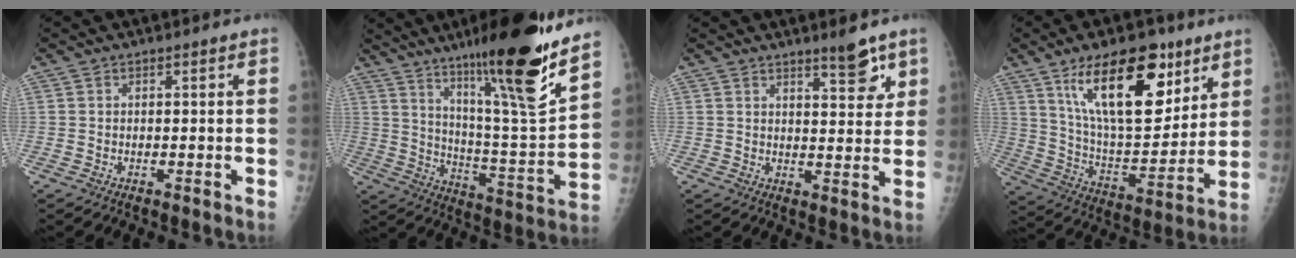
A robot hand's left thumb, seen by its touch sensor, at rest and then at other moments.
{"total": 22.5, "force": [15.5, 1.7, 16.3], "torque": [-0.226, -0.081, 0.255]}
{"total": 5.7, "force": [4.0, 1.6, 3.6], "torque": [-0.035, -0.029, 0.056]}
{"total": 21.9, "force": [11.7, 9.6, 15.9], "torque": [-0.213, -0.058, 0.207]}